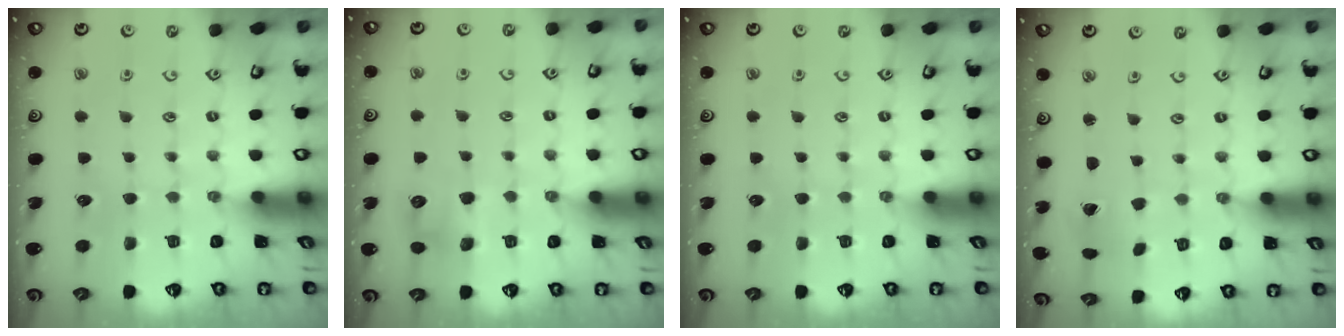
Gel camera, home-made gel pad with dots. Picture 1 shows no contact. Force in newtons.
{"total": 6.6, "press": 6.6, "slide": 0.5}
{"total": 0.0}
{"total": 0.8, "press": 0.8, "slide": 0.1}